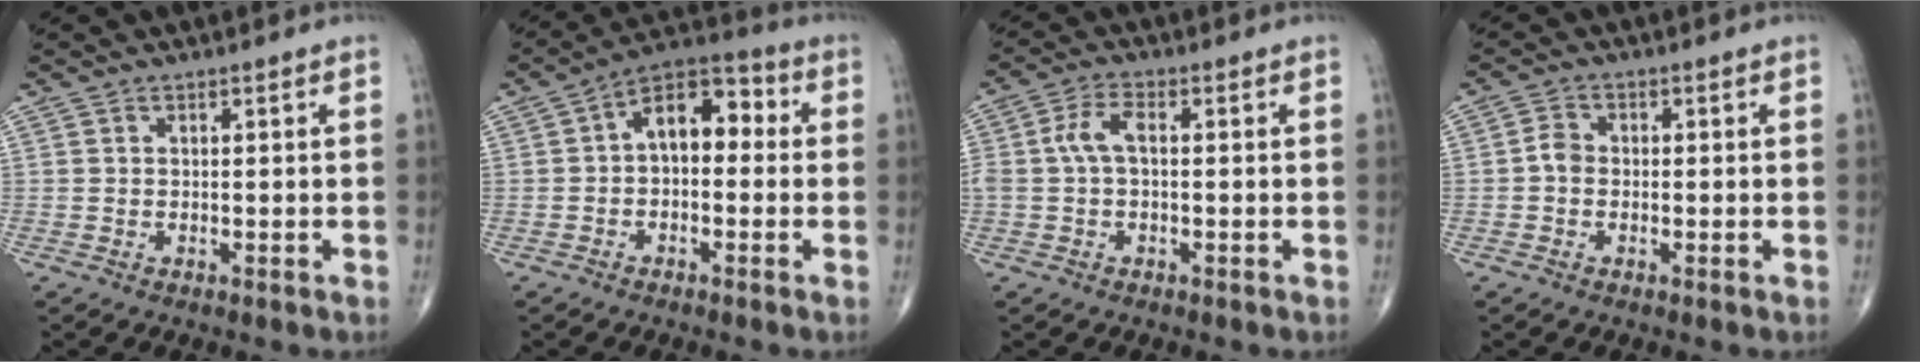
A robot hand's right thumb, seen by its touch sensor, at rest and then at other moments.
{"total": 9.9, "force": [0.6, 5.9, 7.9], "torque": [-0.095, 0.036, -0.008]}
{"total": 4.8, "force": [0.2, 2.5, 4.1], "torque": [-0.095, 0.017, 0.002]}
{"total": 2.4, "force": [-0.5, 1.9, 1.4], "torque": [-0.019, 0.008, -0.017]}